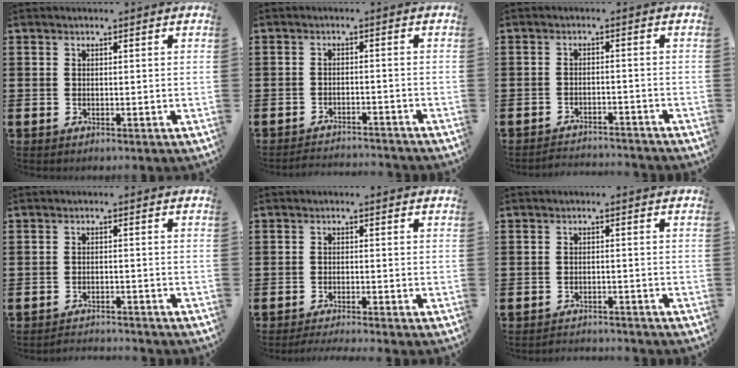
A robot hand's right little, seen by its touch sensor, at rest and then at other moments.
{"total": 2.2, "force": [-2.2, -0.1, -0.1], "torque": [-0.003, 0.004, -0.047]}
{"total": 2.2, "force": [-2.2, 0.0, -0.2], "torque": [-0.003, 0.004, -0.048]}
{"total": 1.8, "force": [-1.8, 0.0, -0.2], "torque": [-0.003, 0.004, -0.039]}
{"total": 1.4, "force": [-1.3, -0.2, 0.4], "torque": [-0.005, 0.001, -0.026]}
{"total": 1.7, "force": [-1.7, 0.0, -0.2], "torque": [-0.002, 0.004, -0.037]}